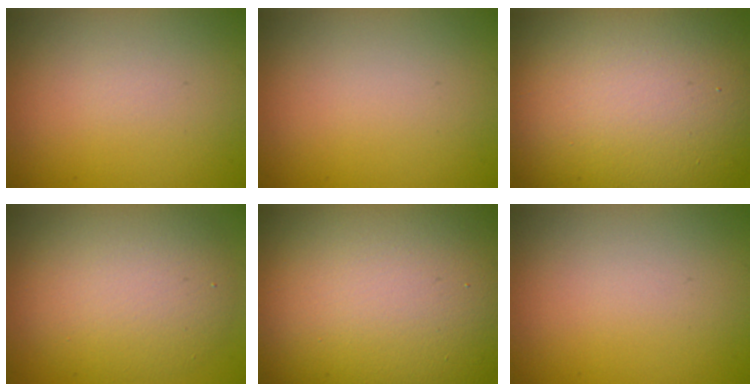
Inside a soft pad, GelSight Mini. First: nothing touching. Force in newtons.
{"total": 0.0}
{"total": 20.2, "press": 20.2, "slide": 1.0}
{"total": 6.9, "press": 6.9, "slide": 0.7}
{"total": 22.8, "press": 22.8, "slide": 1.0}
{"total": 0.0}